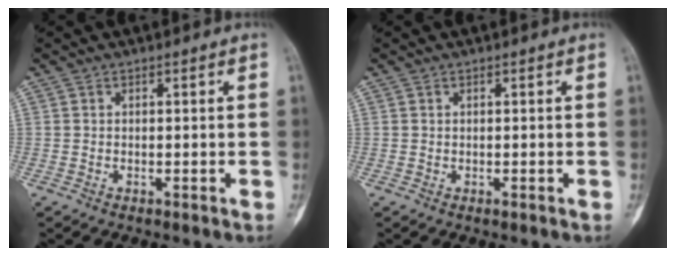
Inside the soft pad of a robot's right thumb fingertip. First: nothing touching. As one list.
[{"total": 0.0}]